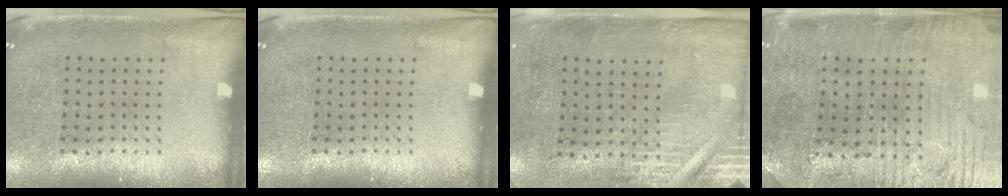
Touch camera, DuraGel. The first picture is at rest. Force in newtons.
{"total": 0.0}
{"total": 2.9, "press": 2.5, "slide": 1.5}
{"total": 1.5, "press": 1.3, "slide": 0.6}